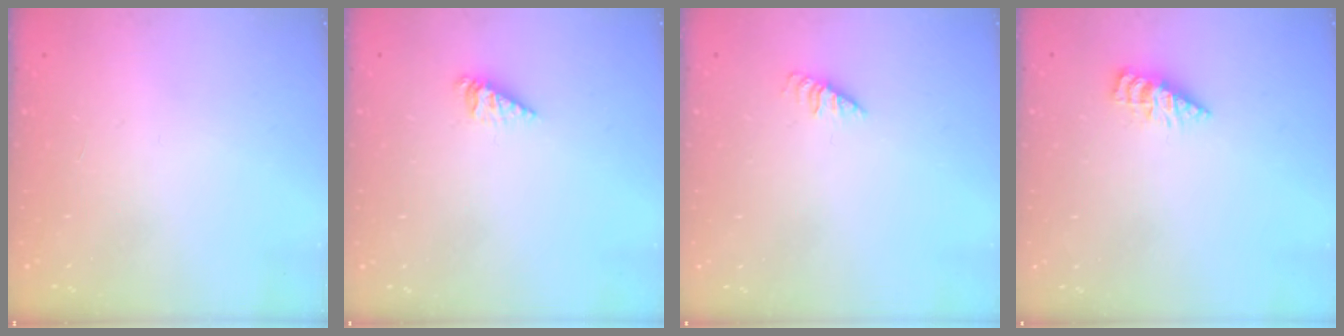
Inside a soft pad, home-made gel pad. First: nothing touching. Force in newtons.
{"total": 2.8, "press": 2.8, "slide": 0.4}
{"total": 0.6, "press": 0.6, "slide": 0.2}
{"total": 2.9, "press": 2.8, "slide": 0.4}